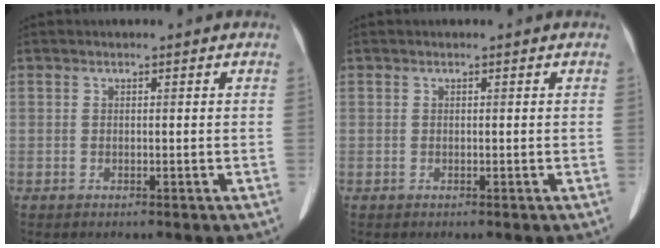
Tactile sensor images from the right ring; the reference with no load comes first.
{"total": 0.0}